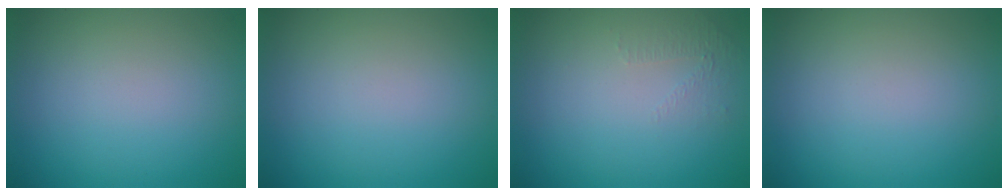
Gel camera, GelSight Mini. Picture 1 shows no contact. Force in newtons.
{"total": 0.0}
{"total": 0.9, "press": 0.4, "slide": 0.8}
{"total": 0.0}